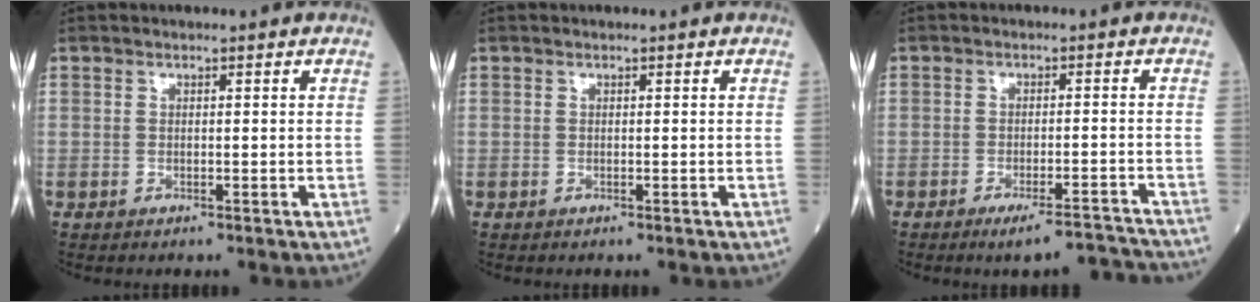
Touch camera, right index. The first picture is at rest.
{"total": 0.0}
{"total": 6.8, "force": [-6.3, 0.1, 2.6], "torque": [-0.017, 0.007, -0.094]}